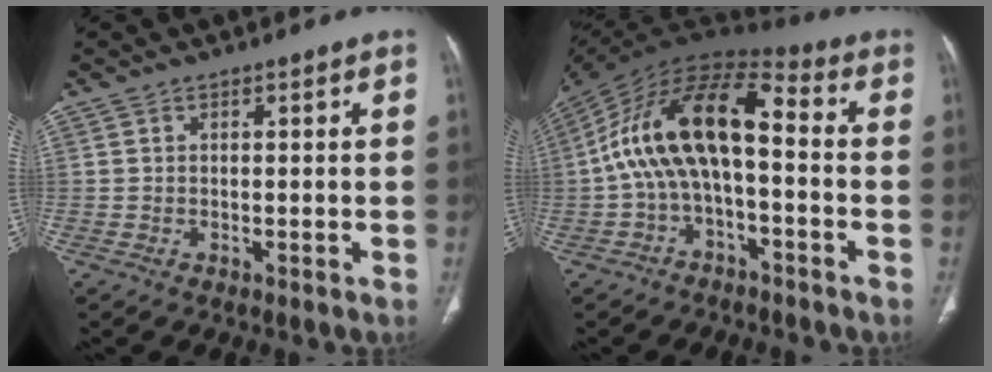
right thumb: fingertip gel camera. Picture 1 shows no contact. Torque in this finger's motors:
{"motor_torque": [2.50, 2.50, 1.65, -1.13, 0.55]}